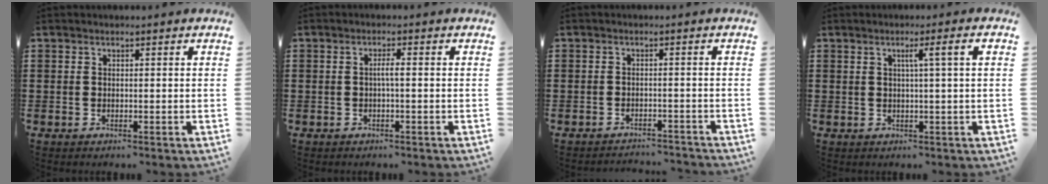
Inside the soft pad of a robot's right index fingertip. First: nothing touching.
{"total": 1.7, "force": [-0.2, 0.1, 1.7], "torque": [-0.032, 0.000, -0.006]}
{"total": 2.1, "force": [-2.1, 0.1, -0.2], "torque": [-0.004, 0.002, -0.046]}
{"total": 3.3, "force": [0.7, -0.4, 3.2], "torque": [-0.058, -0.004, 0.006]}